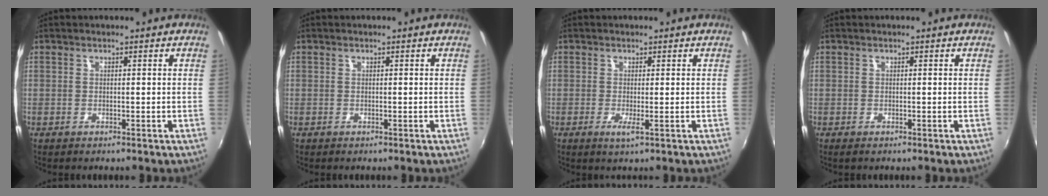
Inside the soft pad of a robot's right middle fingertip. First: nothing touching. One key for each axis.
{"total": 0.0}
{"total": 1.7, "fx": -0.3, "fy": -0.2, "fz": 1.6, "tx": -0.031, "ty": -0.006, "tz": -0.006}
{"total": 0.0}